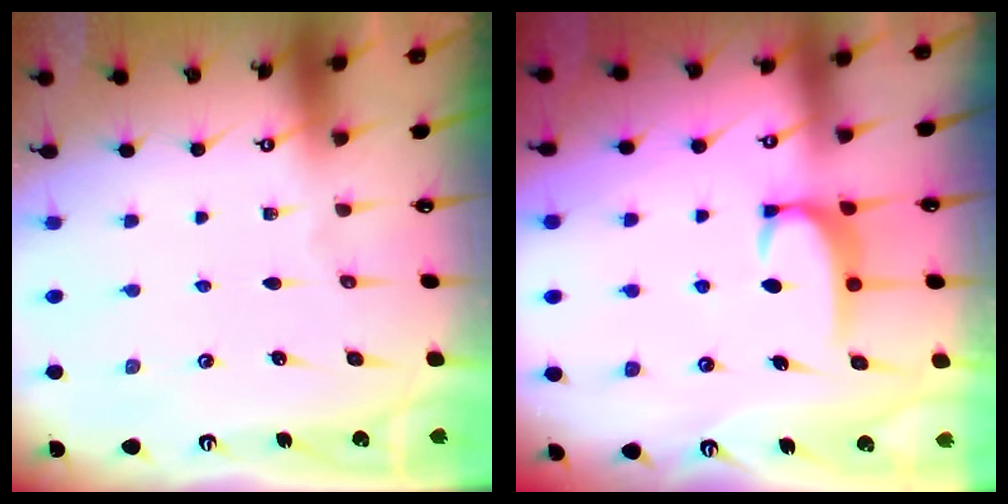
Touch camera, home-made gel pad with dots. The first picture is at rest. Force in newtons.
{"total": 2.6, "press": 2.6, "slide": 0.4}